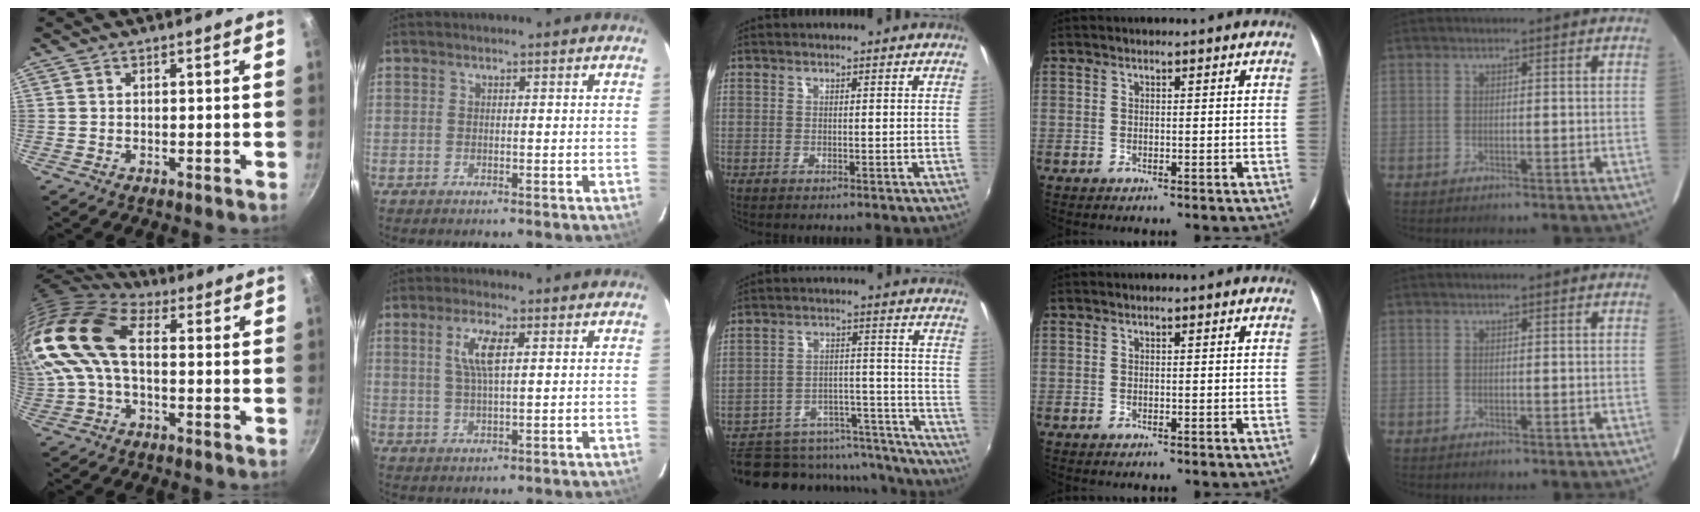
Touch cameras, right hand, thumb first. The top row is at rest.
{"thumb": {"total": 17.2, "force": [1.4, 9.8, 14.1], "torque": [-0.290, 0.020, 0.013]}, "index": {"total": 5.5, "force": [1.8, 1.3, 5.1], "torque": [-0.098, 0.003, 0.034]}, "middle": {"total": 19.4, "force": [-15.3, 9.8, 6.9], "torque": [-0.138, 0.041, -0.180]}}